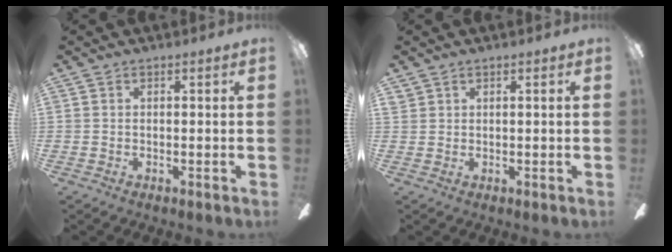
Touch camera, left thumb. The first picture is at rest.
{"total": 0.8, "force": [0.7, 0.3, 0.3], "torque": [-0.008, -0.001, 0.014]}